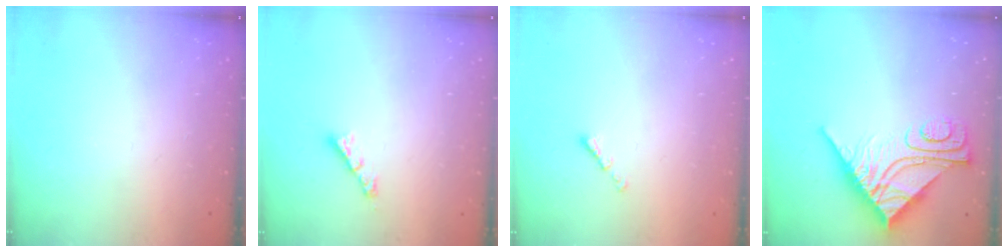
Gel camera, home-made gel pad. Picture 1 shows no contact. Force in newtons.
{"total": 2.4, "press": 2.4, "slide": 0.3}
{"total": 0.0}
{"total": 13.7, "press": 13.7, "slide": 1.2}